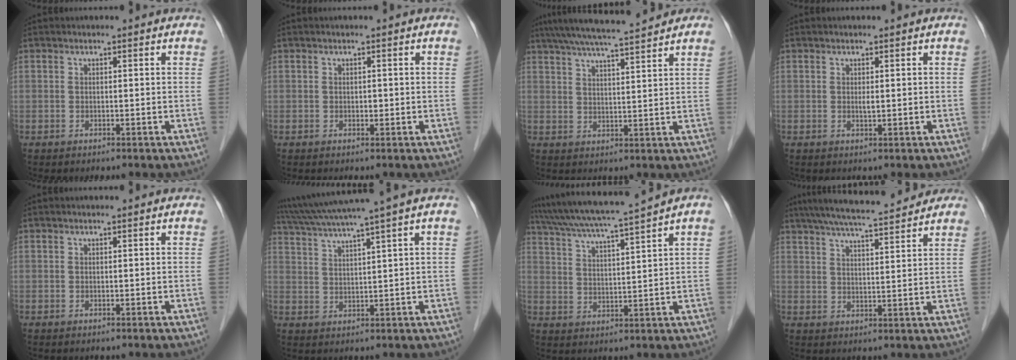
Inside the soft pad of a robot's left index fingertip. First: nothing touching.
{"total": 0.6, "force": [0.0, 0.4, 0.5], "torque": [-0.007, 0.001, 0.000]}
{"total": 11.4, "force": [10.1, -0.5, 5.3], "torque": [-0.093, 0.023, 0.150]}
{"total": 0.8, "force": [0.2, 0.1, 0.8], "torque": [-0.016, -0.002, 0.004]}
{"total": 0.0}
{"total": 10.8, "force": [8.6, -2.1, 6.2], "torque": [-0.110, 0.016, 0.137]}
{"total": 12.4, "force": [10.4, -1.7, 6.6], "torque": [-0.119, 0.011, 0.165]}
{"total": 14.1, "force": [12.4, 1.1, 6.7], "torque": [-0.117, 0.028, 0.181]}